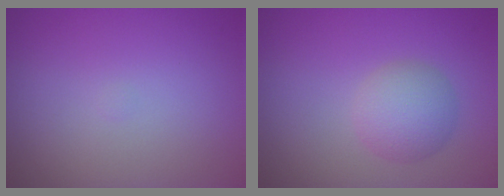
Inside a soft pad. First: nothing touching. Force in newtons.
{"total": 3.2, "press": 3.2, "slide": 0.0}